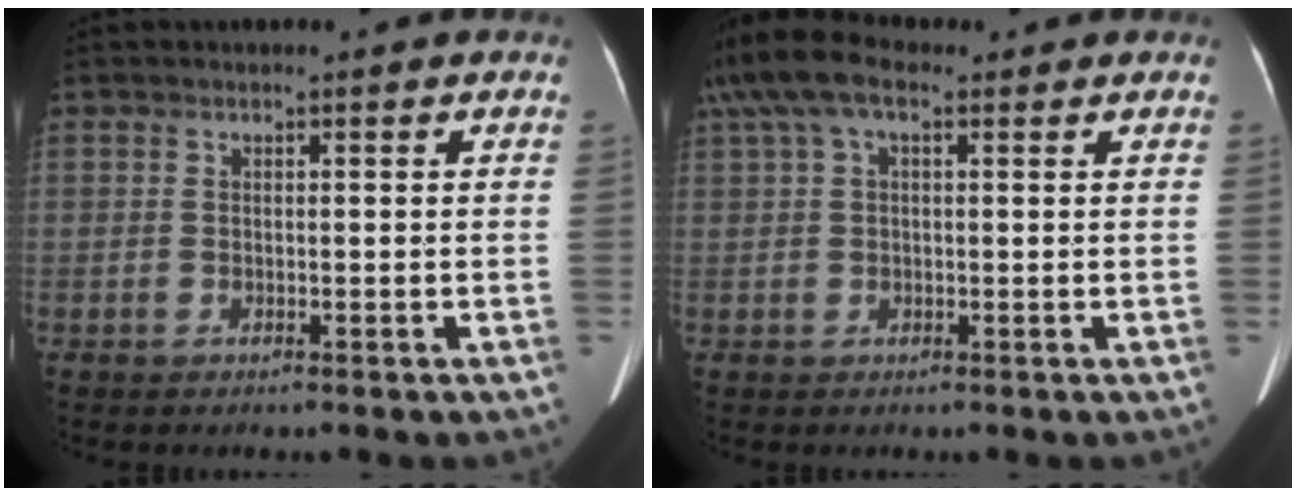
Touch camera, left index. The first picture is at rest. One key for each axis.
{"total": 9.7, "fx": 5.5, "fy": 4.5, "fz": 6.6, "tx": -0.148, "ty": 0.054, "tz": 0.103}